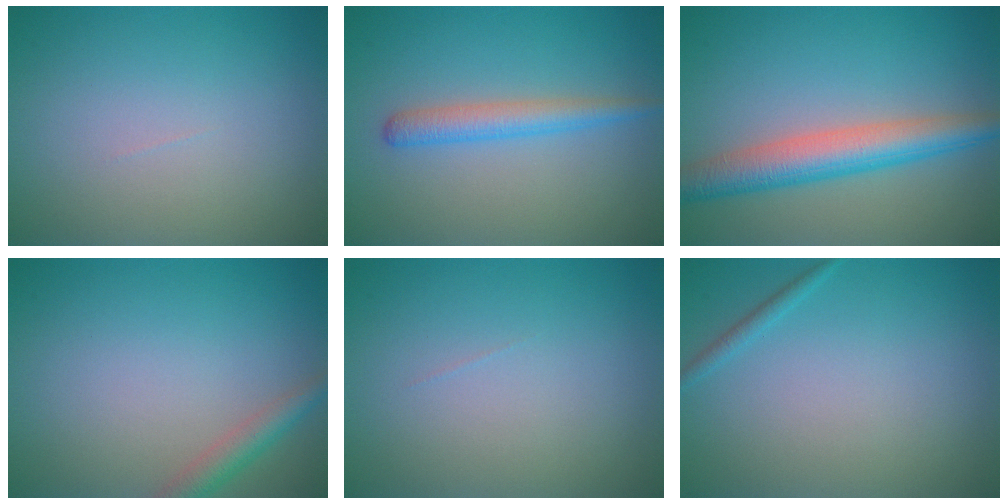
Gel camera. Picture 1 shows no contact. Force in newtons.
{"total": 2.6, "press": 2.6, "slide": 0.1}
{"total": 5.6, "press": 5.6, "slide": 0.1}
{"total": 2.3, "press": 2.3, "slide": 0.1}
{"total": 0.0}
{"total": 0.9, "press": 0.9, "slide": 0.1}